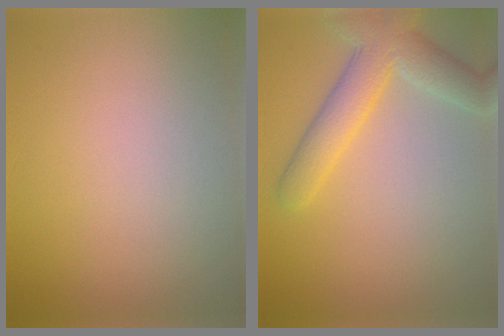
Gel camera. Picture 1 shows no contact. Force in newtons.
{"total": 5.4, "press": 5.4, "slide": 0.4}